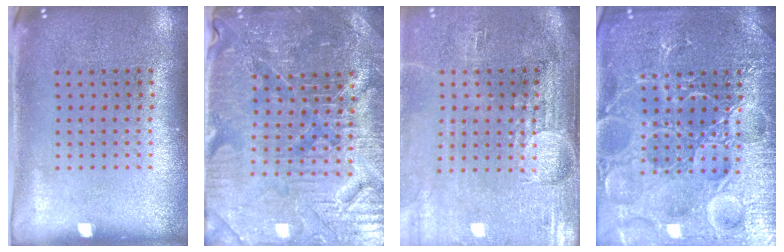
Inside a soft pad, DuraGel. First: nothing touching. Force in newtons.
{"total": 5.2, "press": 5.0, "slide": 1.4}
{"total": 4.5, "press": 3.8, "slide": 2.5}
{"total": 7.5, "press": 7.5, "slide": 1.0}